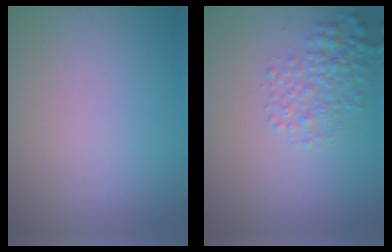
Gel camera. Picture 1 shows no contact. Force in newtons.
{"total": 2.9, "press": 2.9, "slide": 0.1}